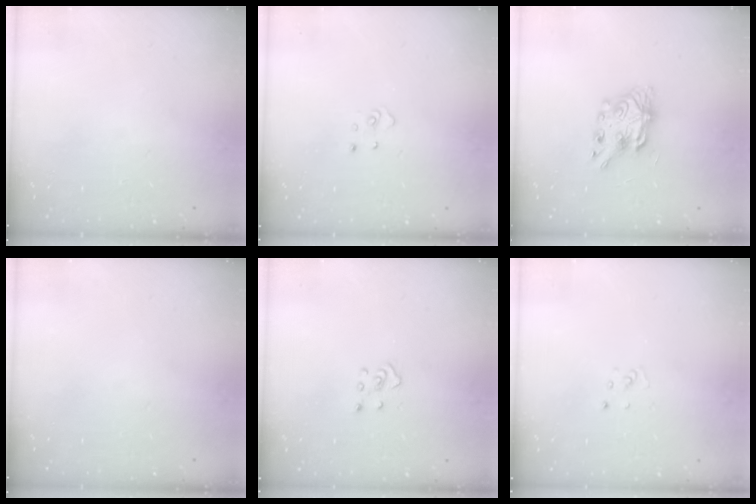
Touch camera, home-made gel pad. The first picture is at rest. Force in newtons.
{"total": 3.2, "press": 3.2, "slide": 0.2}
{"total": 8.6, "press": 8.5, "slide": 0.8}
{"total": 0.0}
{"total": 3.4, "press": 3.3, "slide": 0.6}
{"total": 3.1, "press": 3.1, "slide": 0.4}